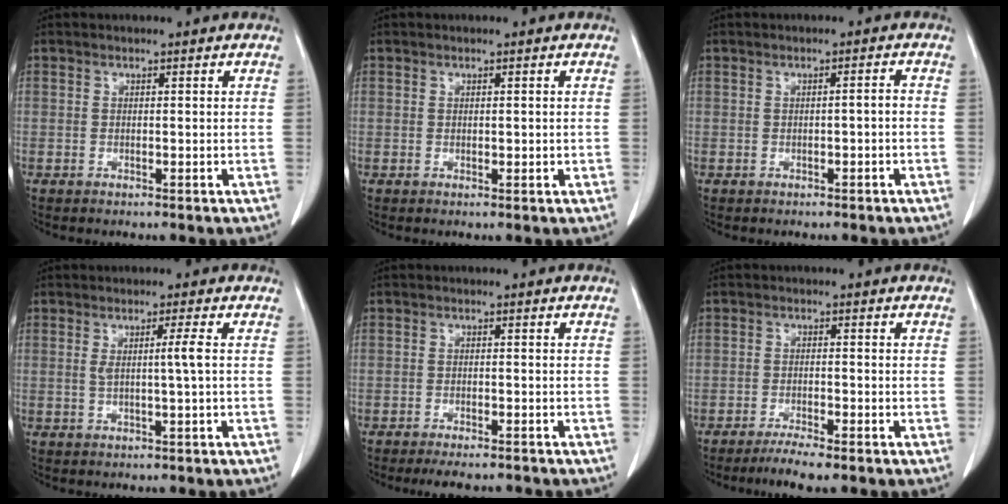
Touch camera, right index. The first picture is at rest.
{"total": 0.6, "force": [0.1, 0.4, 0.4], "torque": [-0.005, -0.001, 0.005]}
{"total": 1.1, "force": [-0.5, 0.1, 1.0], "torque": [-0.014, 0.003, -0.006]}
{"total": 2.5, "force": [0.3, -0.8, 2.4], "torque": [-0.044, -0.004, 0.007]}
{"total": 5.7, "force": [-5.2, 1.3, 1.9], "torque": [-0.019, -0.010, -0.069]}
{"total": 4.2, "force": [-3.3, 0.1, 2.6], "torque": [-0.047, -0.009, -0.059]}